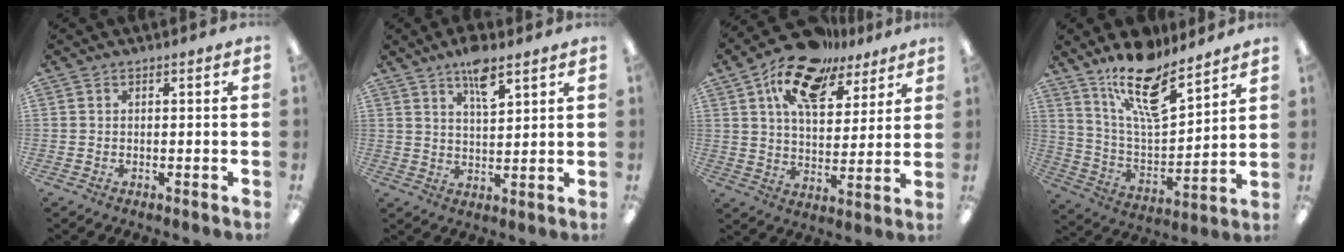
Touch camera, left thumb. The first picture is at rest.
{"total": 7.4, "force": [5.1, 2.4, 4.8], "torque": [-0.075, -0.028, 0.085]}
{"total": 15.4, "force": [10.5, 7.4, 8.5], "torque": [-0.150, -0.048, 0.186]}
{"total": 17.2, "force": [13.1, 5.5, 9.7], "torque": [-0.175, -0.079, 0.224]}